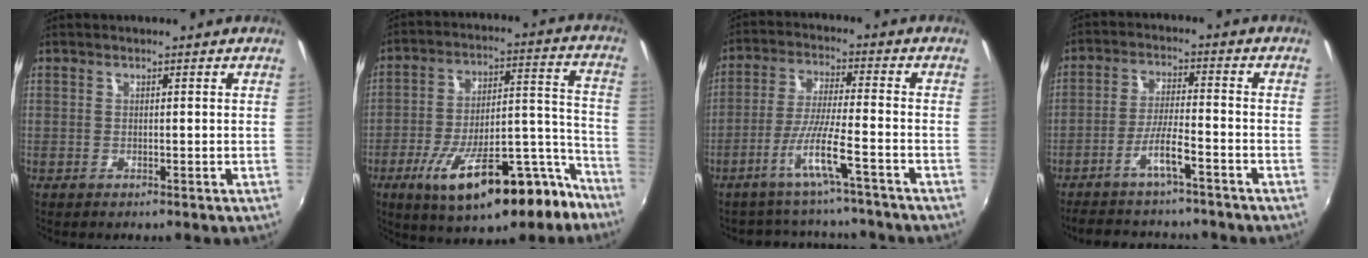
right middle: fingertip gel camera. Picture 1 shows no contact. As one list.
[{"total": 21.1, "force": [-13.4, 7.2, 14.6], "torque": [-0.240, 0.002, -0.195]}, {"total": 9.7, "force": [-8.1, 0.4, 5.4], "torque": [-0.110, -0.009, -0.136]}, {"total": 11.3, "force": [-9.5, 1.7, 5.8], "torque": [-0.124, 0.000, -0.153]}]